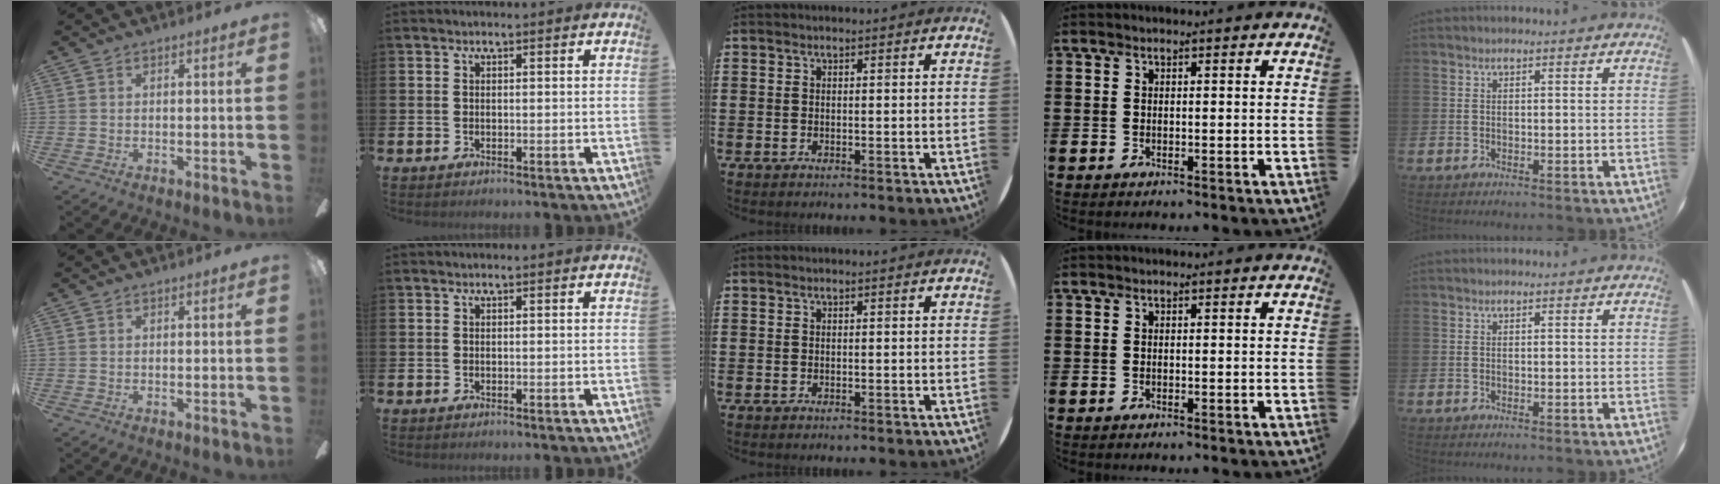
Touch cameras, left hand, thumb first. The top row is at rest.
{}